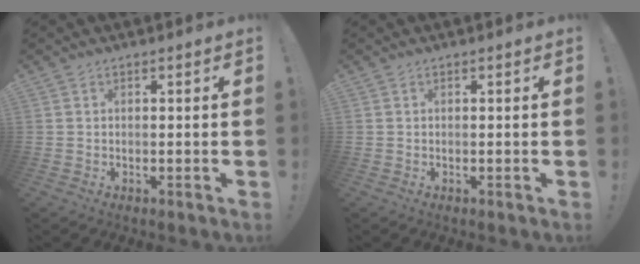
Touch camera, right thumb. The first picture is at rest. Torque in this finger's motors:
{"motor_torque": [0.00, 0.00, 0.00, 0.00, 0.00]}